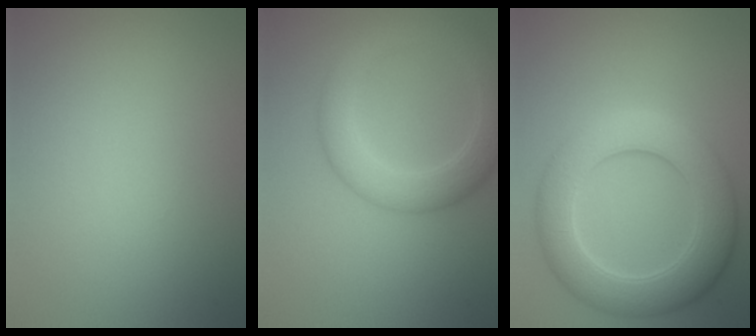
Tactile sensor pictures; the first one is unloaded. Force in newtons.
{"total": 4.7, "press": 4.7, "slide": 0.2}
{"total": 7.7, "press": 7.7, "slide": 0.2}